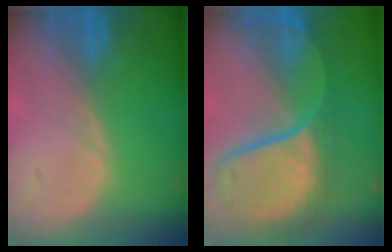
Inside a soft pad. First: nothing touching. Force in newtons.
{"total": 11.4, "press": 9.7, "slide": 5.9}